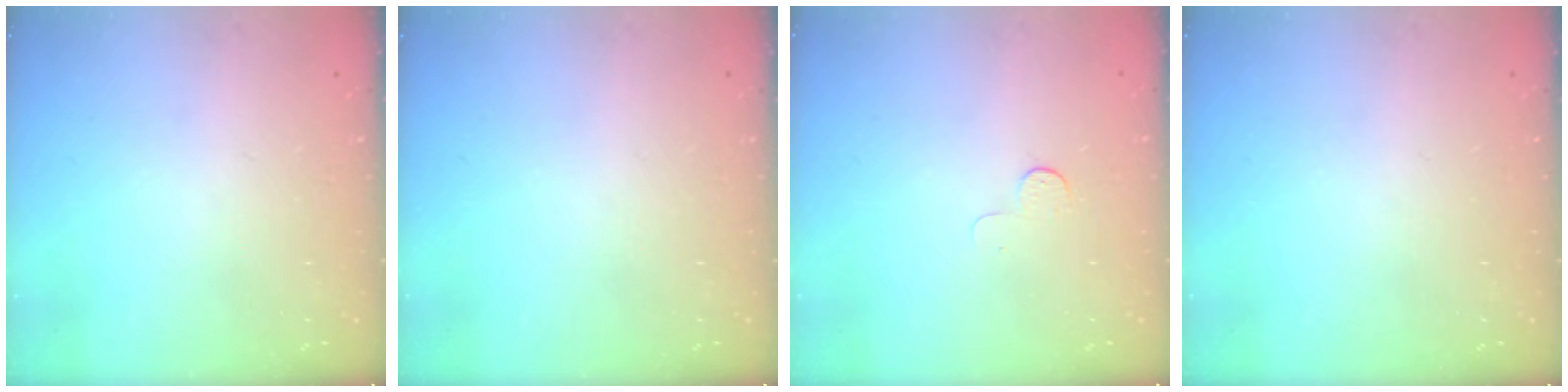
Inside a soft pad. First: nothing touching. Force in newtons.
{"total": 0.0}
{"total": 3.9, "press": 3.8, "slide": 0.4}
{"total": 0.0}